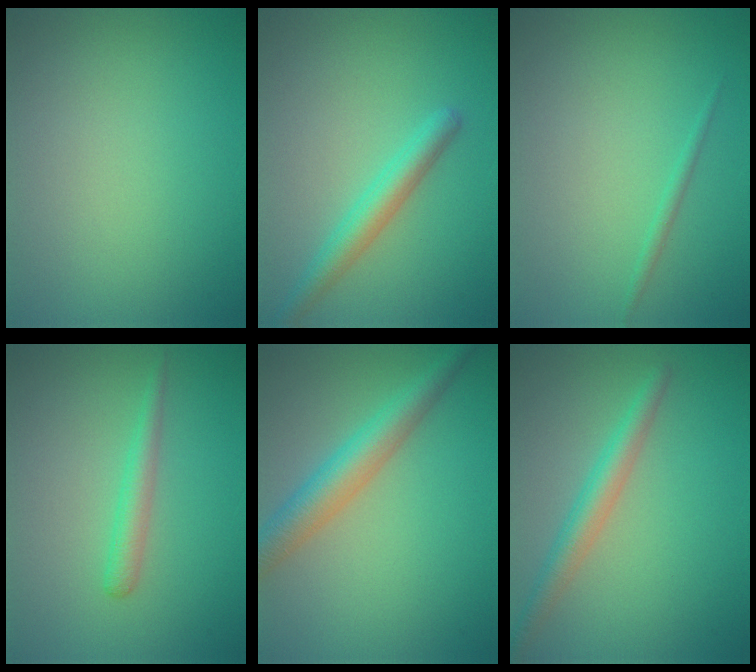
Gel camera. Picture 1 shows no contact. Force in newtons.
{"total": 2.9, "press": 2.9, "slide": 0.2}
{"total": 0.8, "press": 0.8, "slide": 0.1}
{"total": 1.8, "press": 1.8, "slide": 0.1}
{"total": 4.4, "press": 4.4, "slide": 0.2}
{"total": 2.9, "press": 2.9, "slide": 0.2}